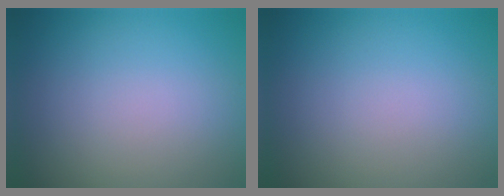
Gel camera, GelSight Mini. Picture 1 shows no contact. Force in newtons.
{"total": 0.0}